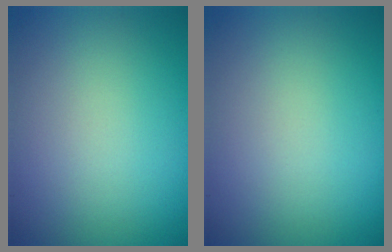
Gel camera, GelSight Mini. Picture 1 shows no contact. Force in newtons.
{"total": 0.0}